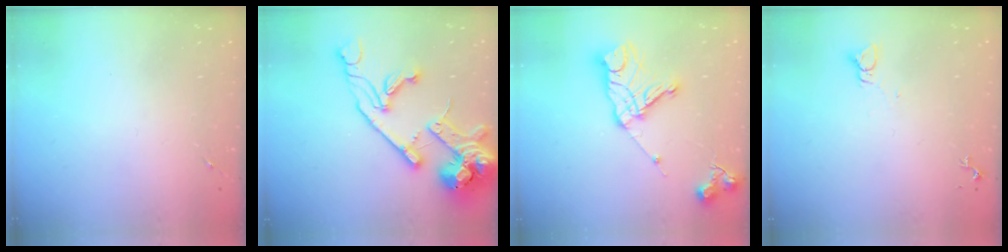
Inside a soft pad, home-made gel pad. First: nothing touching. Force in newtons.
{"total": 23.6, "press": 23.4, "slide": 3.5}
{"total": 15.6, "press": 15.6, "slide": 1.2}
{"total": 2.2, "press": 2.2, "slide": 0.1}